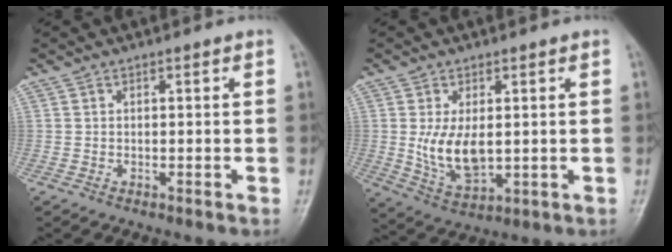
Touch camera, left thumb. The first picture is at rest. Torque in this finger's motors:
{"motor_torque": [0.79, 0.87, 1.24, -0.02, 0.08]}